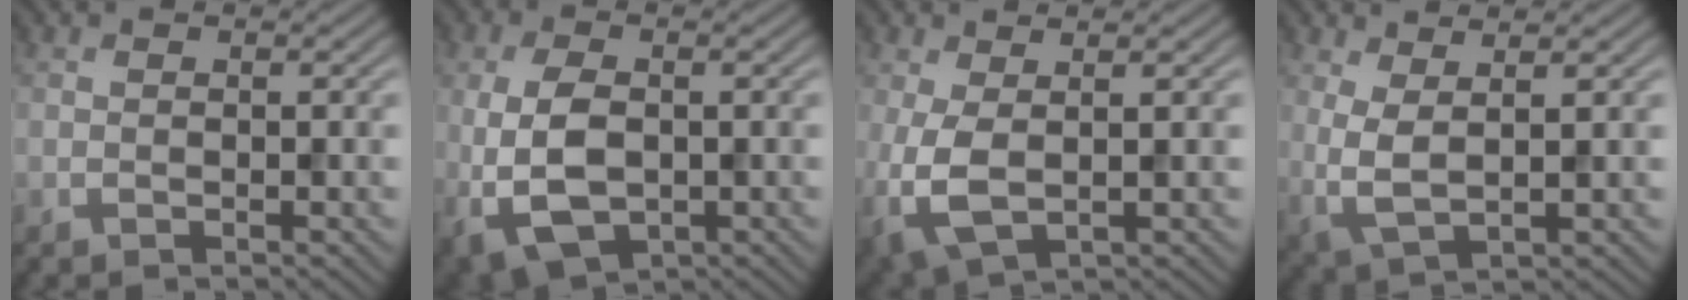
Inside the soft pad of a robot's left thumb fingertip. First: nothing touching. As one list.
[{"total": 7.6, "force": [-1.1, 4.5, 6.1], "torque": [-0.140, -0.011, -0.019]}, {"total": 4.6, "force": [-0.2, 2.3, 4.0], "torque": [-0.107, -0.002, -0.004]}, {"total": 4.1, "force": [1.6, 1.2, 3.6], "torque": [-0.089, -0.002, 0.032]}]